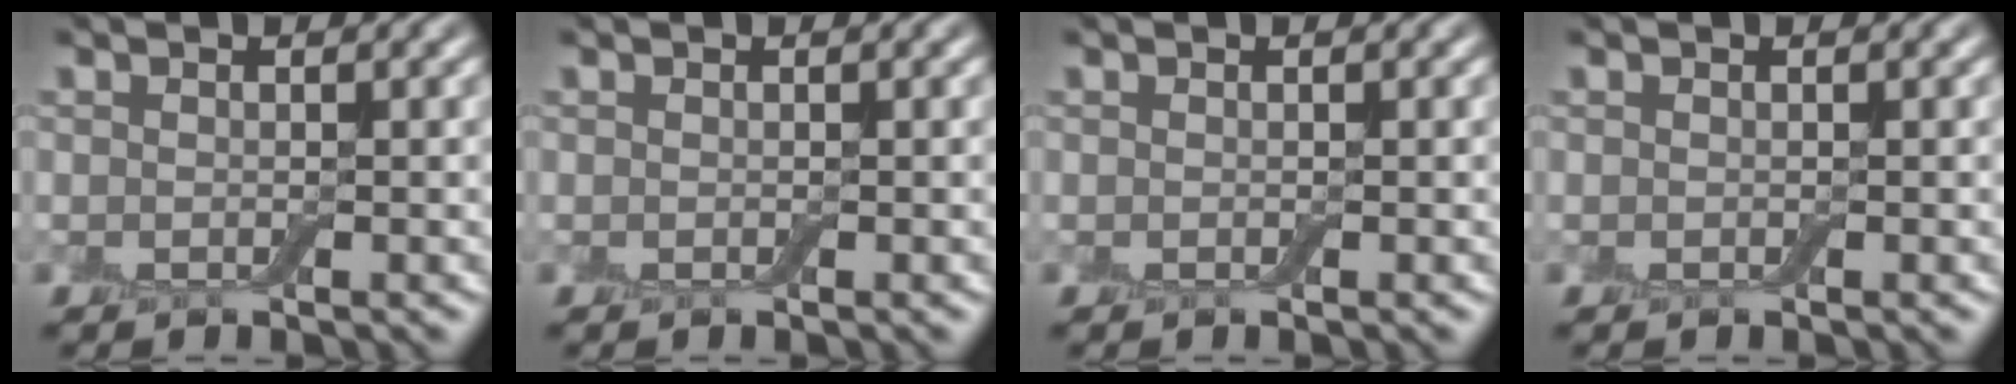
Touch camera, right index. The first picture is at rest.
{"total": 0.0}
{"total": 0.0}
{"total": 0.0}